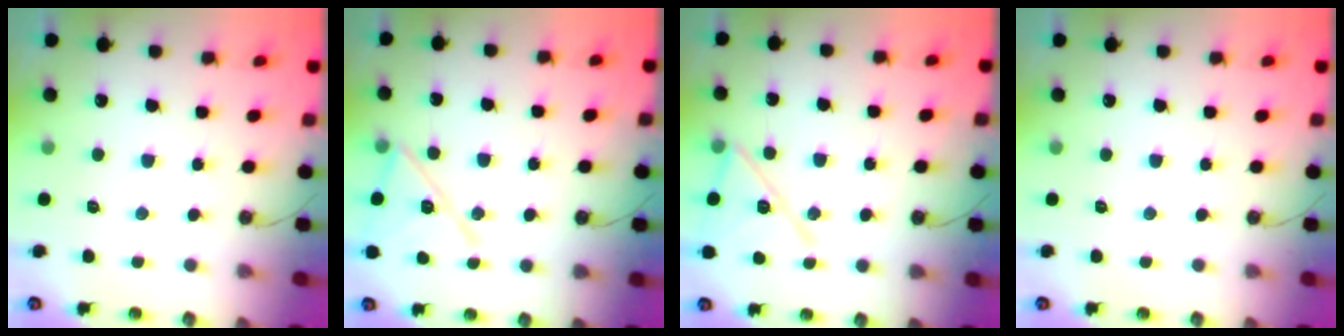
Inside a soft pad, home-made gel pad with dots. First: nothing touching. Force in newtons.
{"total": 14.7, "press": 14.7, "slide": 0.6}
{"total": 15.3, "press": 15.2, "slide": 0.3}
{"total": 0.0}